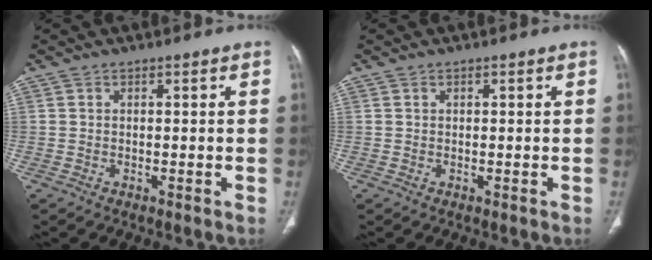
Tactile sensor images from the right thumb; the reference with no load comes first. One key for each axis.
{"total": 0.0}